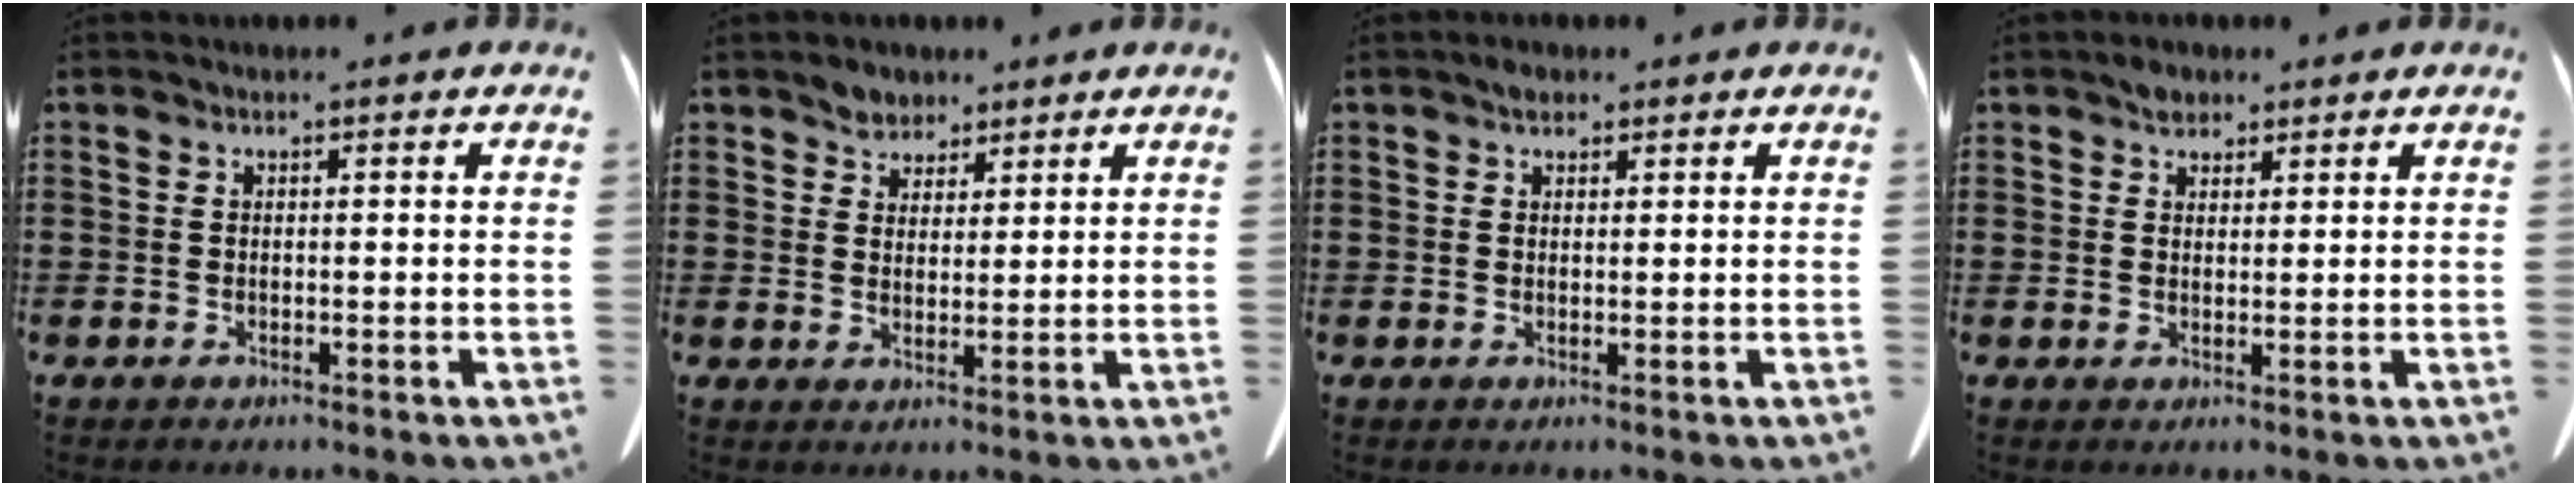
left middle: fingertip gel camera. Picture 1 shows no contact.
{"total": 3.3, "force": [2.7, 1.9, 0.5], "torque": [-0.018, 0.007, 0.054]}
{"total": 1.4, "force": [1.0, 0.7, 0.6], "torque": [-0.007, -0.002, 0.018]}
{"total": 2.2, "force": [1.8, 1.1, 0.6], "torque": [-0.007, -0.002, 0.034]}